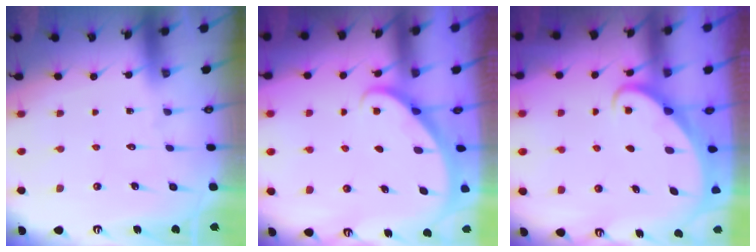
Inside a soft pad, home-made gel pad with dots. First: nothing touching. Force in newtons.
{"total": 2.1, "press": 2.1, "slide": 0.1}
{"total": 2.1, "press": 2.1, "slide": 0.3}